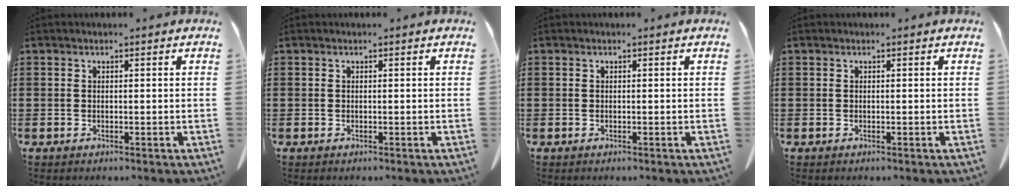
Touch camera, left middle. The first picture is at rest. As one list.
[{"total": 0.0}, {"total": 0.0}, {"total": 0.0}]